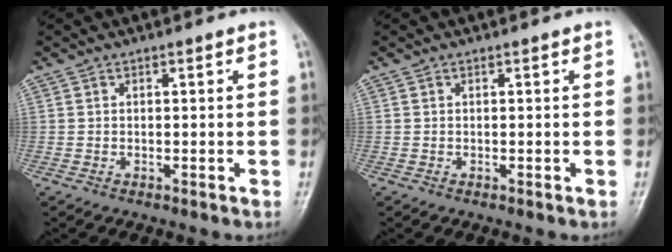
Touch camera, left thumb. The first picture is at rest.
{"total": 0.0}